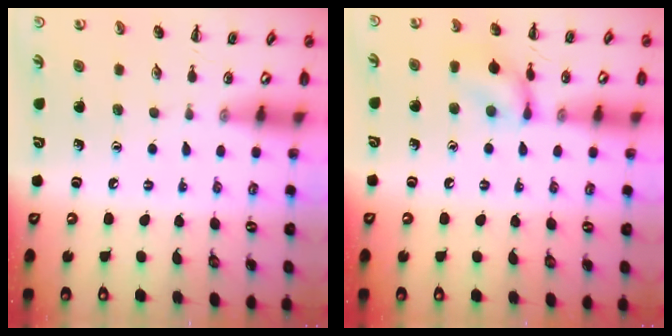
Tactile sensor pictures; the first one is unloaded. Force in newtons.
{"total": 10.5, "press": 10.4, "slide": 0.8}